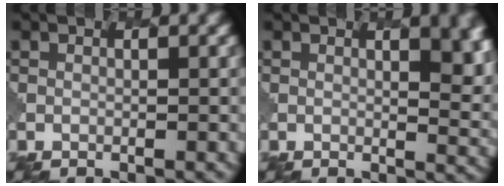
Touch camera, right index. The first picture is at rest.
{"total": 7.3, "force": [2.3, 3.5, 5.9], "torque": [-0.026, 0.002, 0.031]}